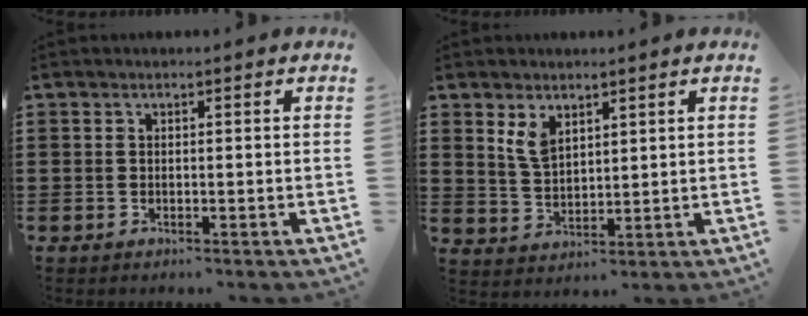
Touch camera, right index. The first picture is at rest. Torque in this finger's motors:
{"motor_torque": [0.56, 0.26, 0.14, 0.07]}